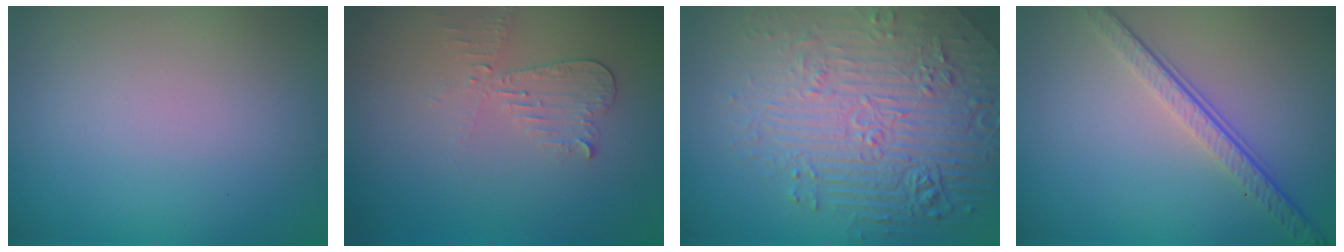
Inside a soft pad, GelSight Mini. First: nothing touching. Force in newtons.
{"total": 2.1, "press": 2.1, "slide": 0.1}
{"total": 6.9, "press": 5.6, "slide": 4.0}
{"total": 3.9, "press": 2.7, "slide": 2.8}